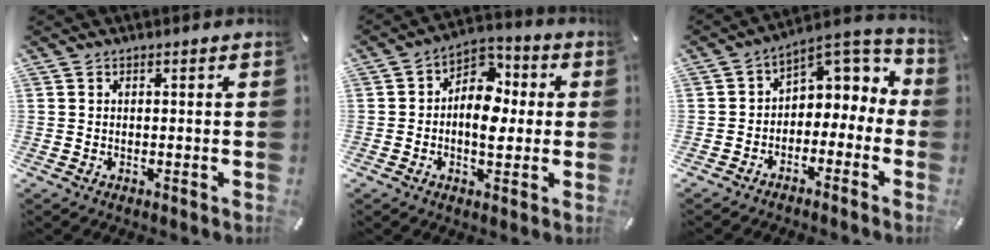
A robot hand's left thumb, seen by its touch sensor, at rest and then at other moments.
{"total": 9.8, "force": [-0.4, 7.1, 6.7], "torque": [-0.102, -0.004, -0.008]}
{"total": 5.6, "force": [0.6, 4.9, 2.5], "torque": [-0.038, -0.009, 0.011]}